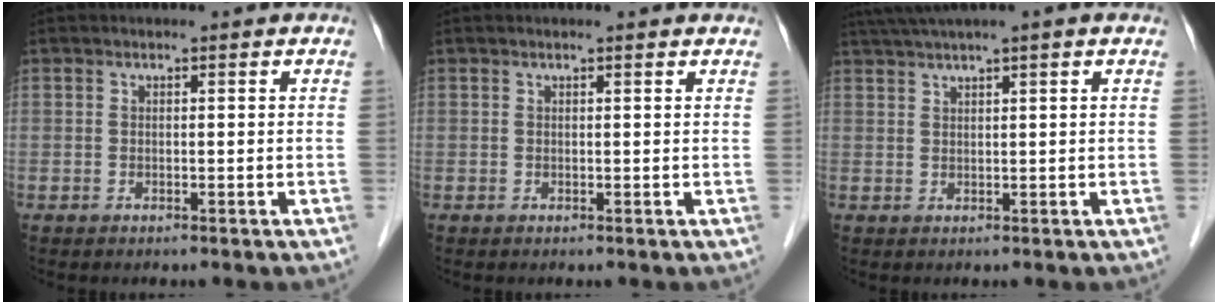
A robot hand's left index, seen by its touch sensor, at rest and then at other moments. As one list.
[{"total": 1.4, "force": [1.3, 0.0, 0.4], "torque": [-0.014, 0.007, 0.013]}, {"total": 5.5, "force": [4.1, -0.9, 3.5], "torque": [-0.064, 0.031, 0.073]}]